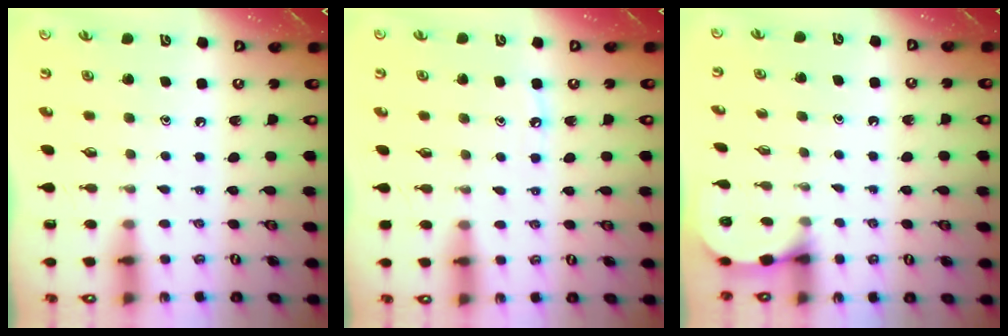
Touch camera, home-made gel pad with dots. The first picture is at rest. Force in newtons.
{"total": 4.0, "press": 4.0, "slide": 0.5}
{"total": 2.3, "press": 2.3, "slide": 0.2}